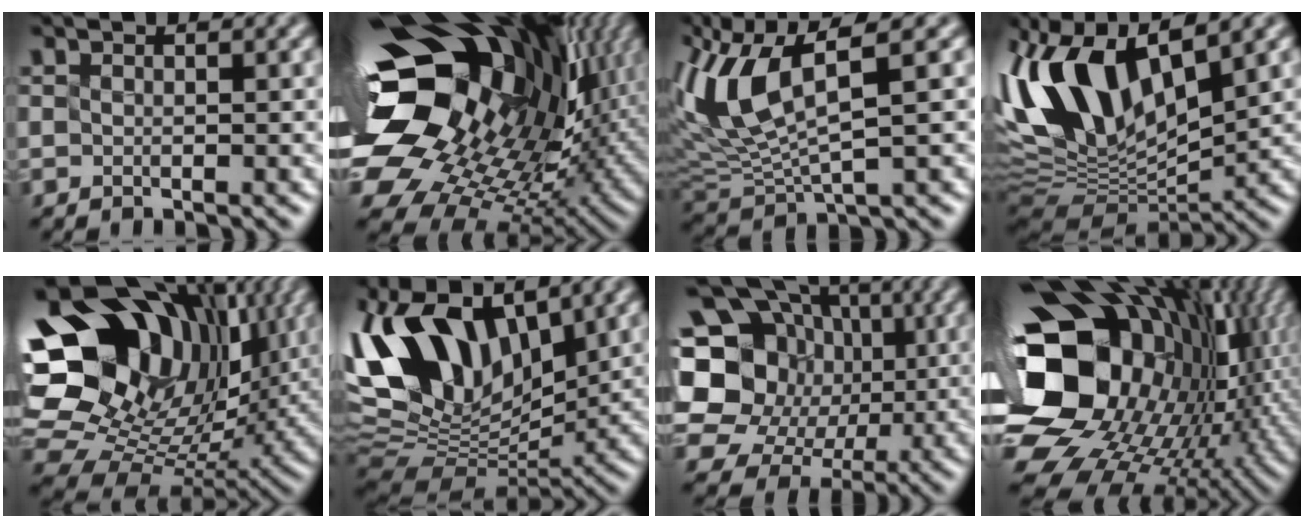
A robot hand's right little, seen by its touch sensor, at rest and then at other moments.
{"total": 18.0, "force": [4.5, 12.0, 12.6], "torque": [-0.242, -0.022, 0.103]}
{"total": 7.7, "force": [1.9, 2.7, 7.0], "torque": [-0.167, 0.007, 0.047]}
{"total": 12.6, "force": [3.0, 6.4, 10.5], "torque": [-0.222, 0.020, 0.055]}
{"total": 16.3, "force": [5.8, 11.7, 9.7], "torque": [-0.198, 0.032, 0.112]}
{"total": 13.7, "force": [4.6, 7.9, 10.2], "torque": [-0.217, 0.028, 0.086]}
{"total": 14.0, "force": [0.3, 12.3, 6.8], "torque": [-0.136, 0.021, -0.011]}
{"total": 19.0, "force": [-0.5, 14.5, 12.3], "torque": [-0.252, -0.027, 0.020]}